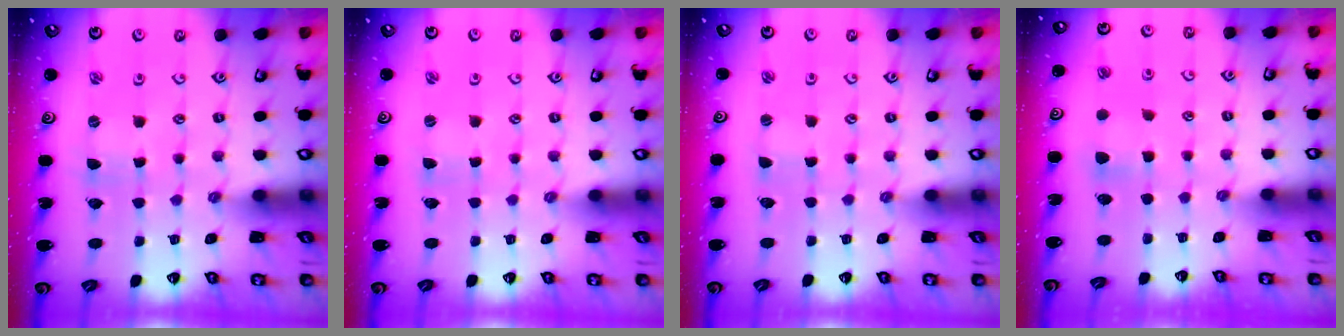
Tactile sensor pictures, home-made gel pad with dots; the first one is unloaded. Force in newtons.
{"total": 0.0}
{"total": 0.0}
{"total": 4.8, "press": 4.7, "slide": 0.7}